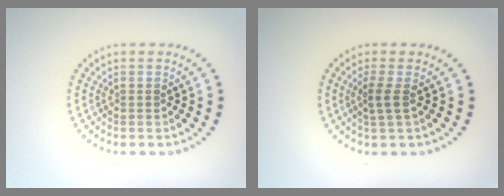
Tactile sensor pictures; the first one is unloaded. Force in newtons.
{"total": 1.6, "press": 1.3, "slide": 0.9}